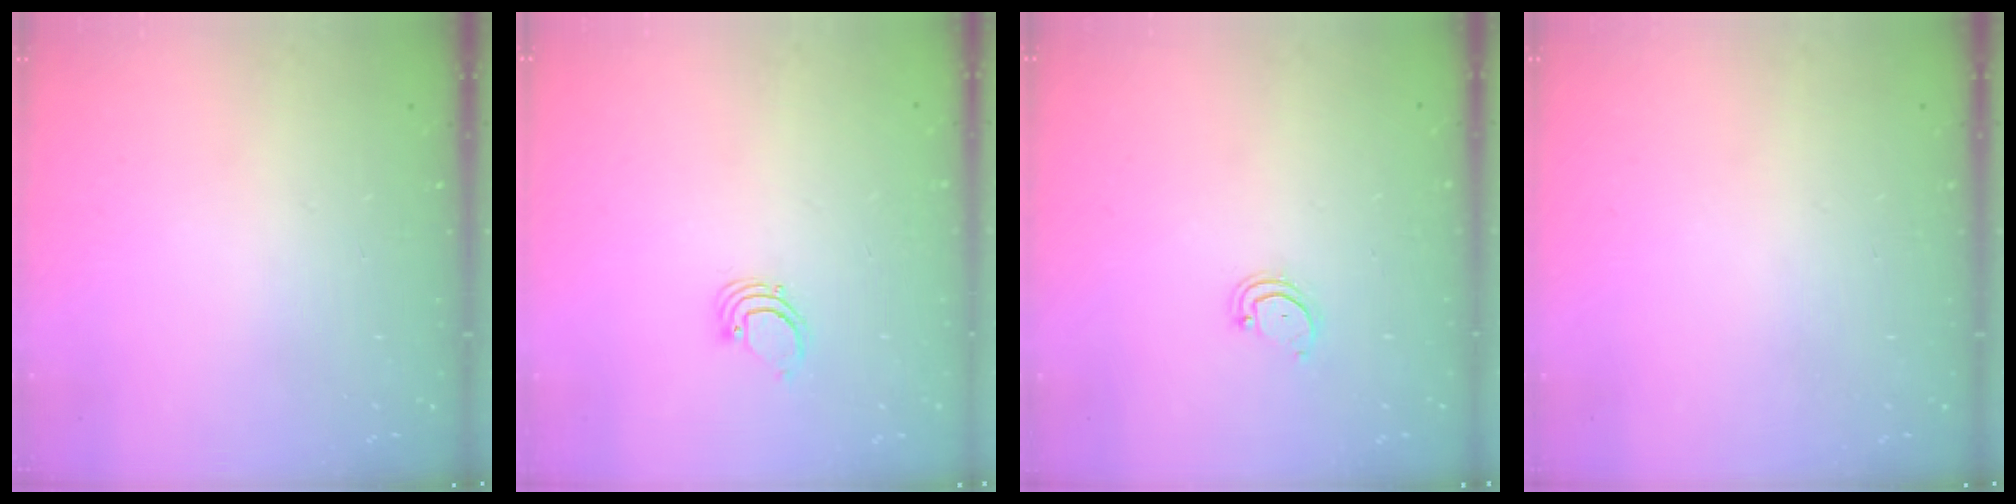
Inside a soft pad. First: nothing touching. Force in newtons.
{"total": 2.2, "press": 2.2, "slide": 0.2}
{"total": 3.0, "press": 3.0, "slide": 0.2}
{"total": 0.0}